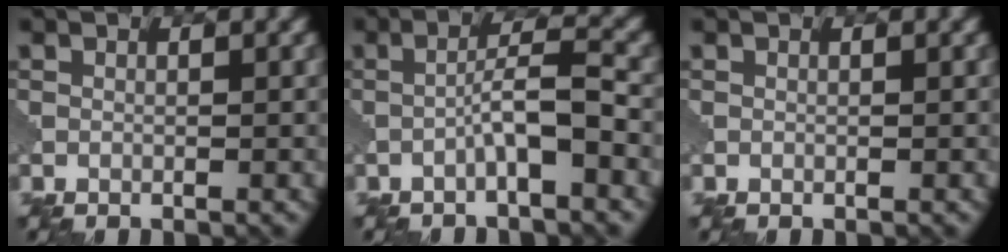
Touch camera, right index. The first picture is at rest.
{"total": 3.5, "force": [-1.5, 0.3, 3.2], "torque": [-0.056, 0.017, -0.033]}
{"total": 0.0}